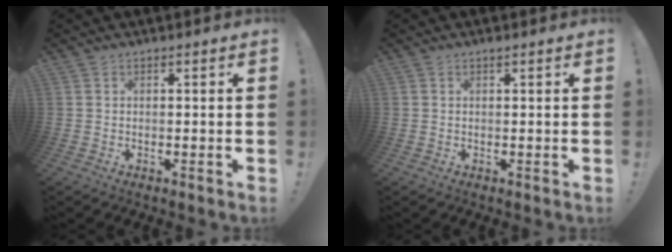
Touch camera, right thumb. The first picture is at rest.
{"total": 0.5, "force": [0.4, -0.3, 0.1], "torque": [-0.007, 0.000, 0.009]}